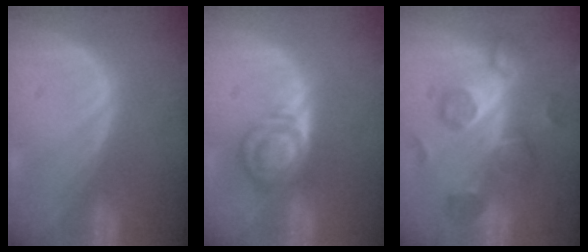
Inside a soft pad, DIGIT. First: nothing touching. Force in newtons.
{"total": 6.0, "press": 5.8, "slide": 1.2}
{"total": 8.7, "press": 8.4, "slide": 2.3}